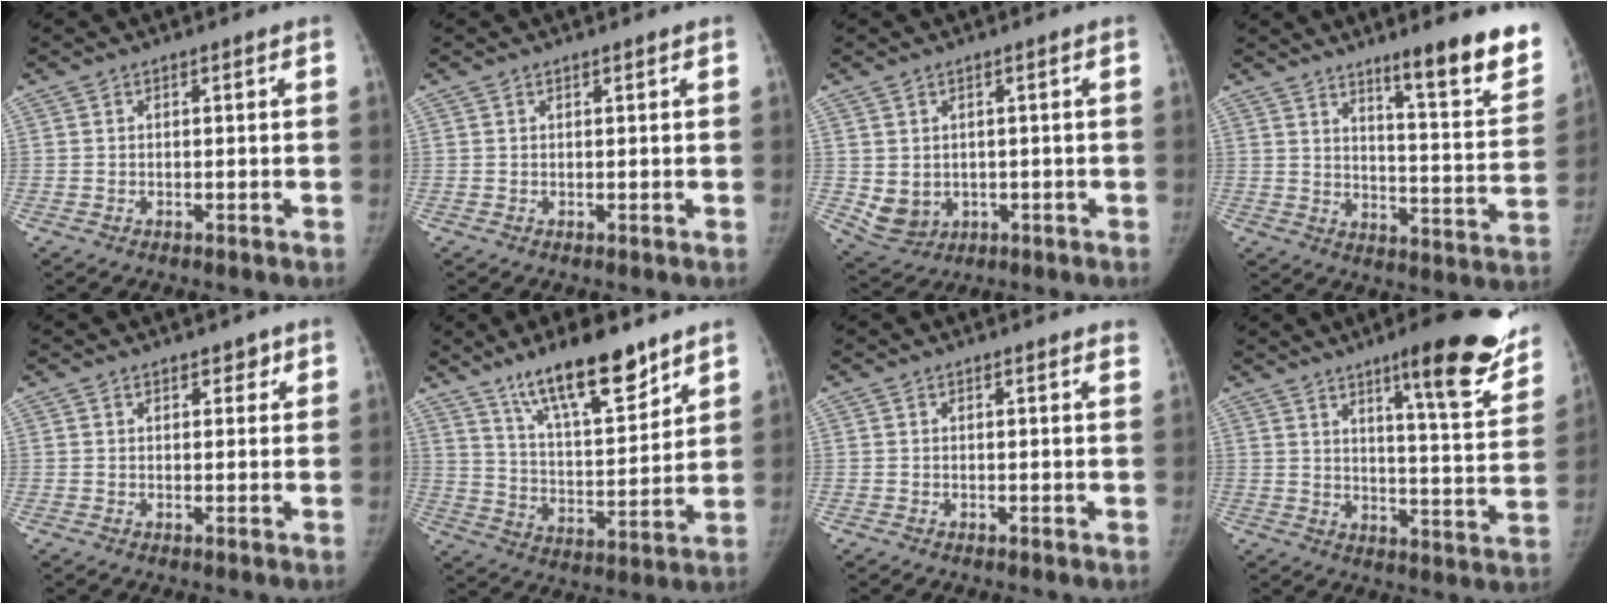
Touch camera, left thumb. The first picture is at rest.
{"total": 0.5, "force": [0.5, 0.1, 0.2], "torque": [-0.005, -0.002, 0.009]}
{"total": 5.9, "force": [-0.1, 4.9, 3.2], "torque": [-0.051, -0.006, 0.022]}
{"total": 16.7, "force": [11.2, 2.2, 12.1], "torque": [-0.129, -0.083, 0.167]}
{"total": 2.5, "force": [1.8, 1.3, 1.1], "torque": [0.004, -0.009, 0.022]}
{"total": 17.2, "force": [12.1, 5.0, 11.1], "torque": [-0.155, -0.071, 0.215]}
{"total": 3.4, "force": [3.1, 0.5, 1.3], "torque": [-0.006, -0.007, 0.026]}
{"total": 20.0, "force": [12.8, 3.7, 14.9], "torque": [-0.164, -0.065, 0.174]}